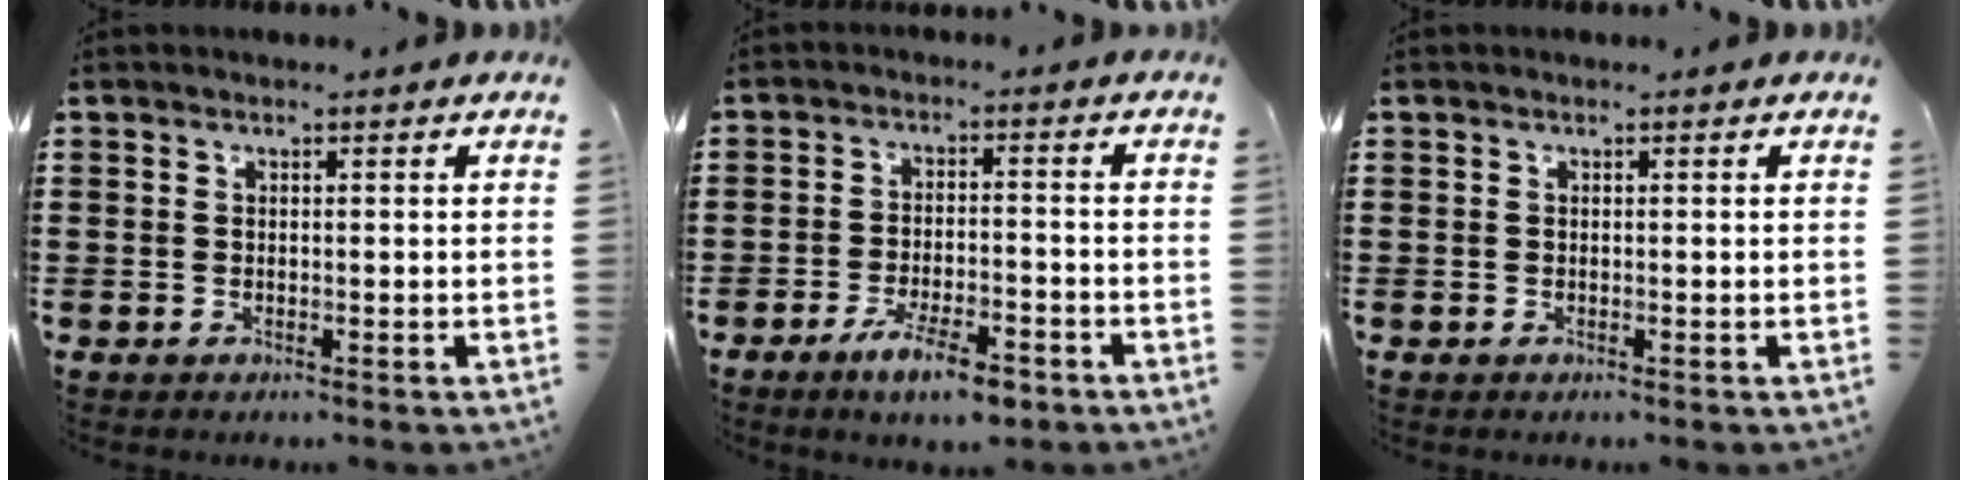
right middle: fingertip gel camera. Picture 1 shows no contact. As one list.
[{"total": 6.4, "force": [-4.5, 1.3, 4.3], "torque": [-0.078, 0.001, -0.081]}, {"total": 0.0}]